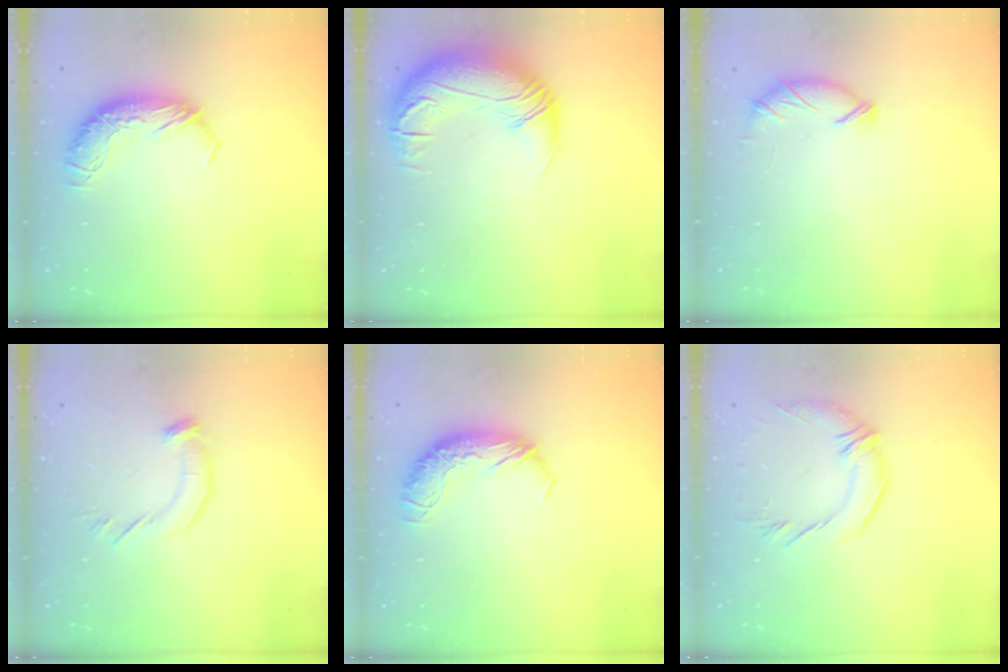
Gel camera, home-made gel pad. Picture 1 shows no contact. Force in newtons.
{"total": 3.2, "press": 0.6, "slide": 3.2}
{"total": 6.1, "press": 6.0, "slide": 0.6}
{"total": 3.4, "press": 3.3, "slide": 0.7}
{"total": 0.0}
{"total": 2.7, "press": 1.0, "slide": 2.5}